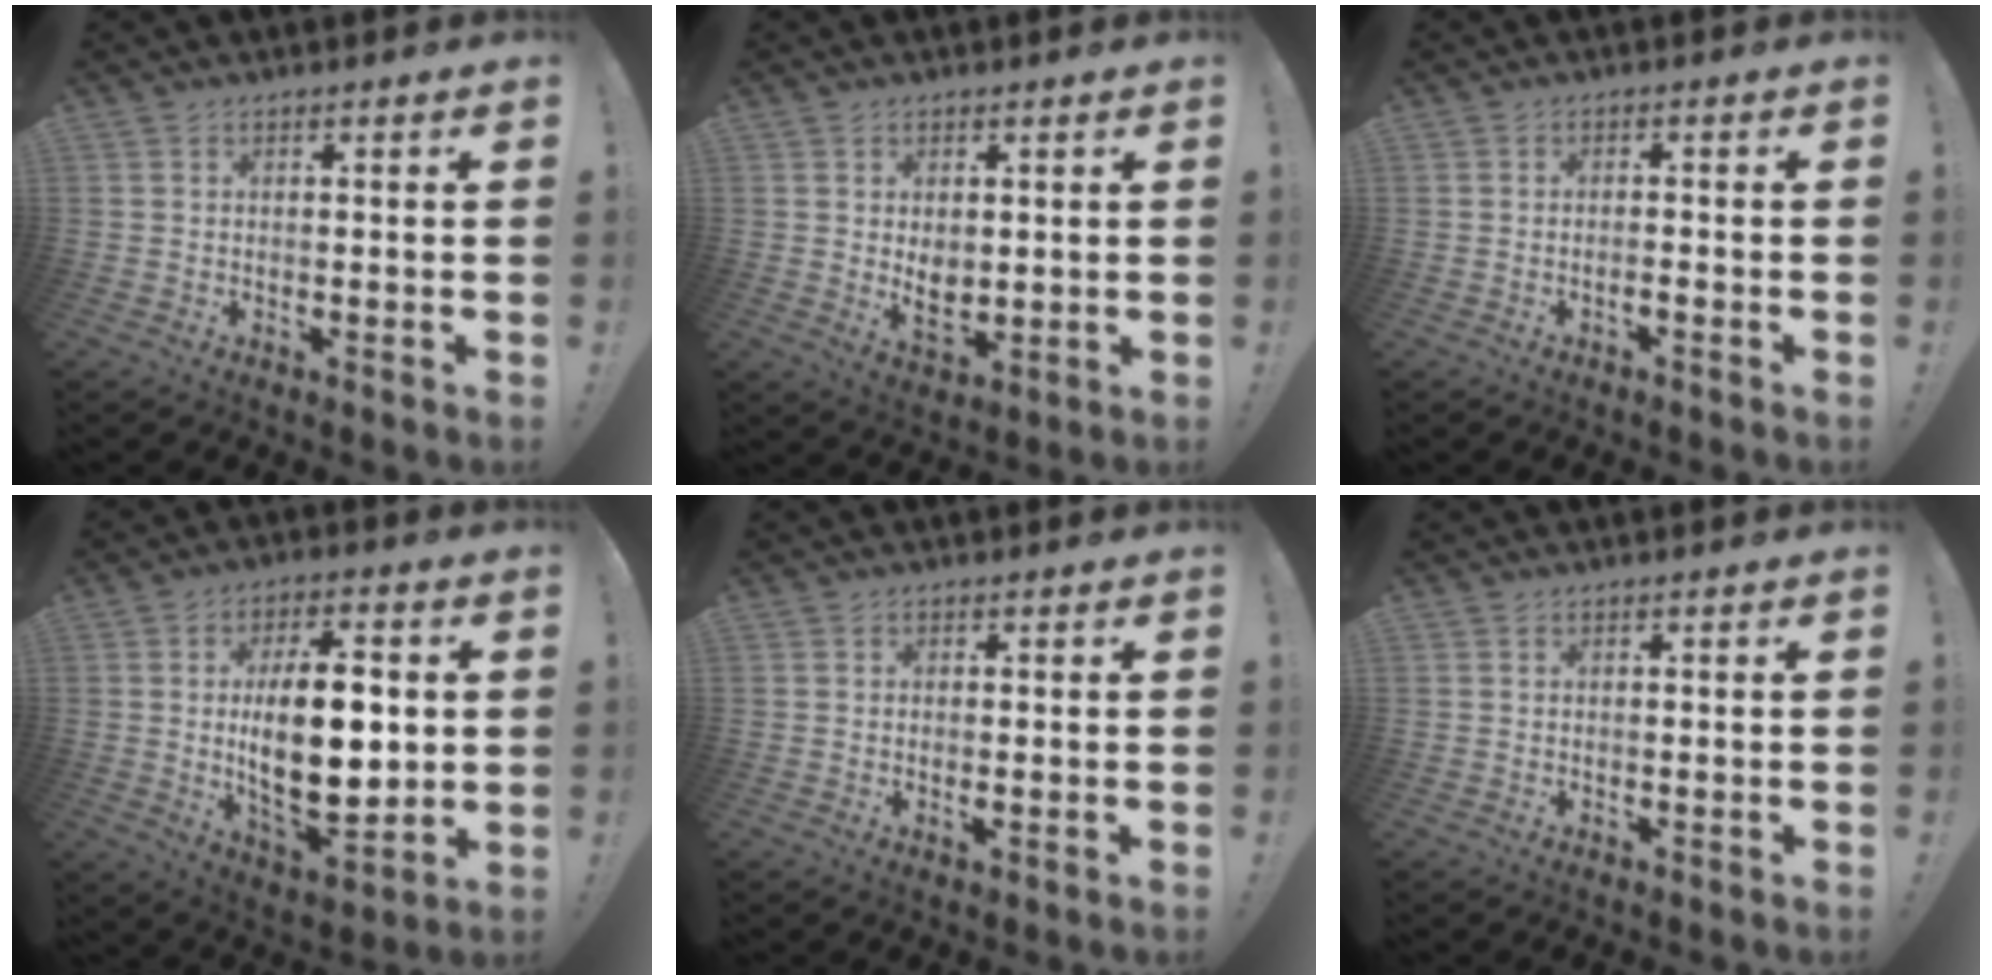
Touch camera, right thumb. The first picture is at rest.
{"total": 5.0, "force": [1.0, 3.5, 3.4], "torque": [-0.042, -0.012, 0.016]}
{"total": 1.6, "force": [-1.3, 0.0, 1.0], "torque": [-0.025, 0.000, -0.022]}
{"total": 20.5, "force": [1.1, 9.5, 18.1], "torque": [-0.308, -0.011, 0.013]}
{"total": 1.1, "force": [-0.3, 0.2, 1.0], "torque": [-0.026, 0.002, -0.004]}
{"total": 0.0}